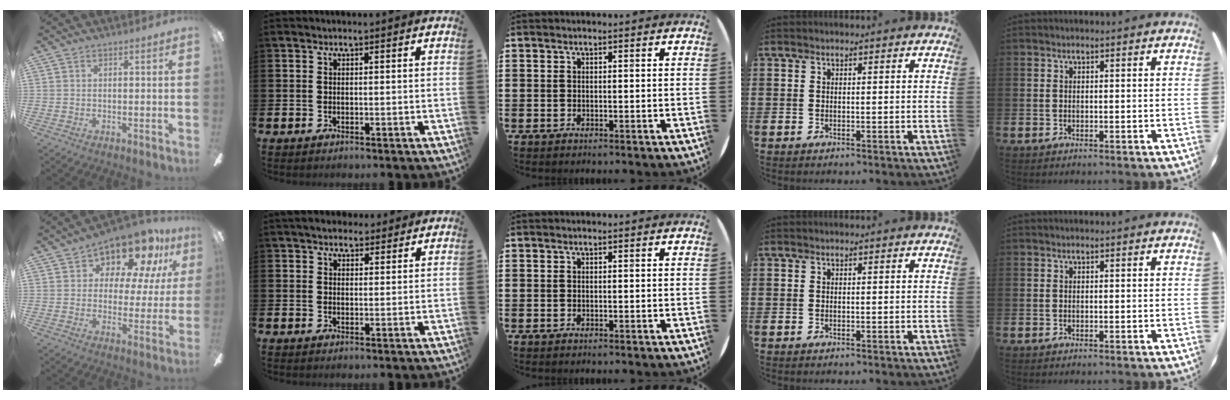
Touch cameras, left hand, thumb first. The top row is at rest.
{"thumb": {"total": 13.5, "force": [10.5, 5.7, 6.4], "torque": [-0.113, -0.071, 0.184]}, "index": {"total": 3.8, "force": [3.5, 1.5, 0.4], "torque": [-0.010, -0.008, 0.063]}}